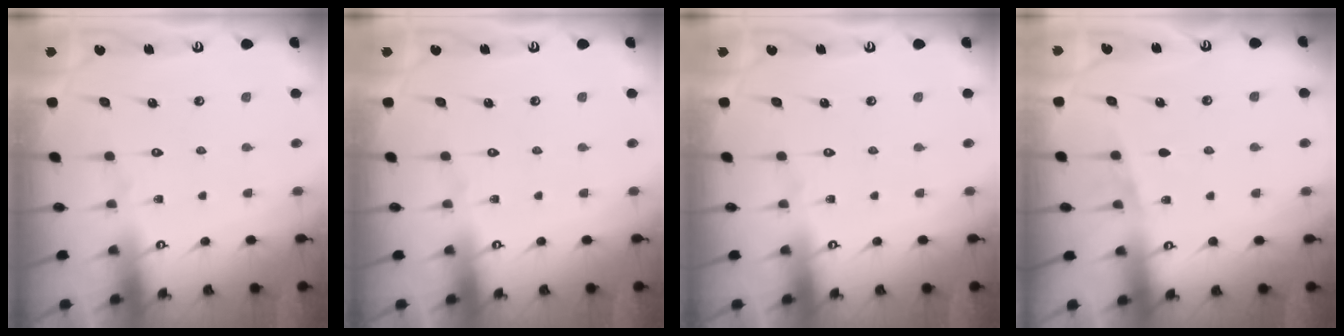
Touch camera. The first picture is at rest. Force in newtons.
{"total": 0.0}
{"total": 0.0}
{"total": 3.6, "press": 3.3, "slide": 1.4}